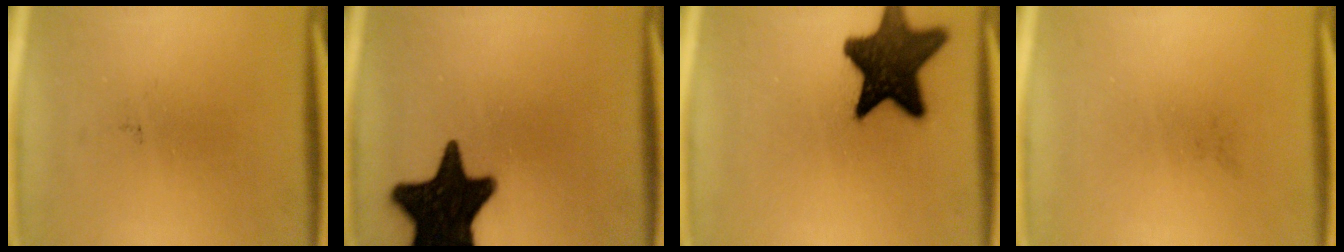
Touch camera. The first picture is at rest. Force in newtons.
{"total": 18.6}
{"total": 15.6}
{"total": 0.0}